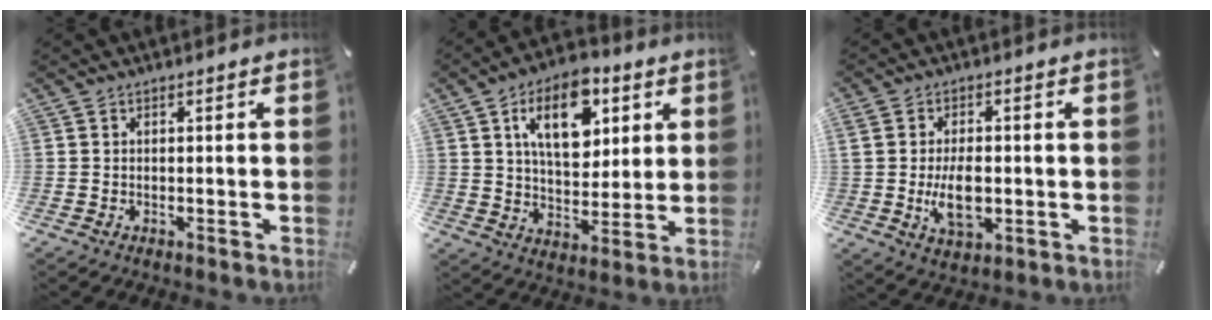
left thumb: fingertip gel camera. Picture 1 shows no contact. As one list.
[{"total": 14.5, "force": [6.2, 8.9, 9.6], "torque": [-0.143, -0.008, 0.104]}, {"total": 8.9, "force": [-1.0, 5.2, 7.2], "torque": [-0.138, -0.008, -0.019]}]